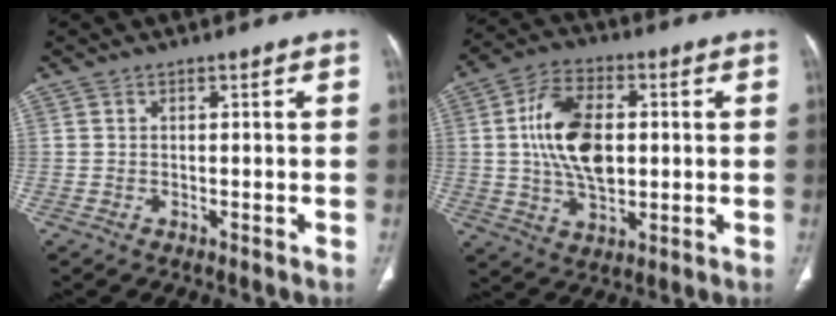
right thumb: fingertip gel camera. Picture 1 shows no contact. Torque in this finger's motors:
{"motor_torque": [2.14, 2.12, 1.56, -0.10, 0.18]}